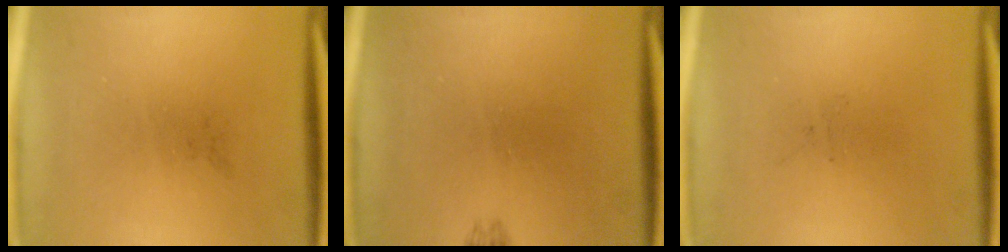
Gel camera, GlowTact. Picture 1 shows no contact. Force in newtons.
{"total": 0.7}
{"total": 0.0}